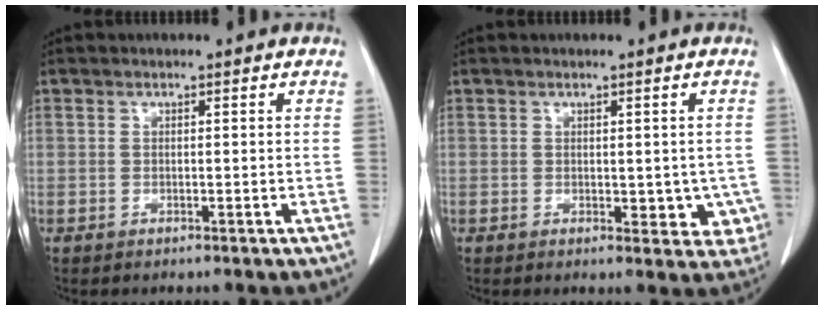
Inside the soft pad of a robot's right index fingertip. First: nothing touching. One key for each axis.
{"total": 5.0, "fx": -0.6, "fy": 3.0, "fz": 3.9, "tx": -0.017, "ty": -0.001, "tz": -0.001}